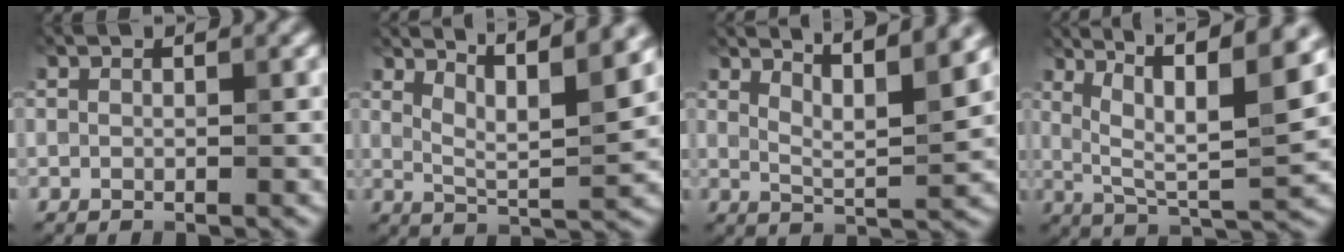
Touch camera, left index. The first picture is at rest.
{"total": 7.1, "force": [4.7, 1.4, 5.1], "torque": [-0.075, 0.006, 0.076]}
{"total": 6.1, "force": [4.3, 1.1, 4.2], "torque": [-0.059, 0.006, 0.063]}
{"total": 10.8, "force": [5.3, 2.8, 8.9], "torque": [-0.142, 0.009, 0.091]}